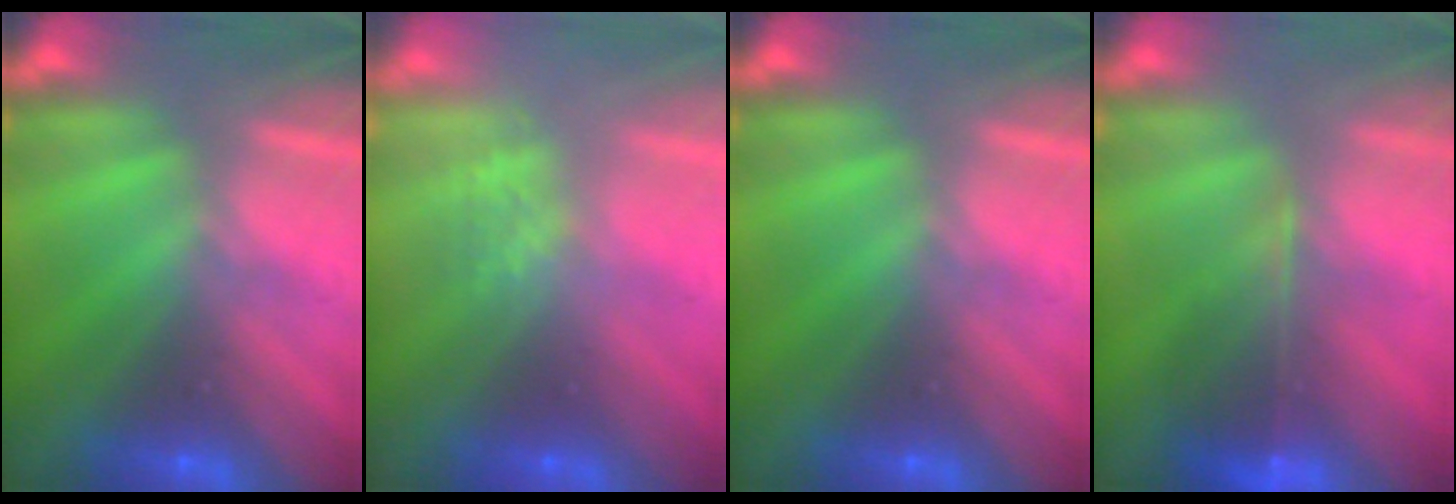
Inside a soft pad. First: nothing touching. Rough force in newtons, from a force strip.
{"total": 2.8}
{"total": 0.0}
{"total": 5.8}